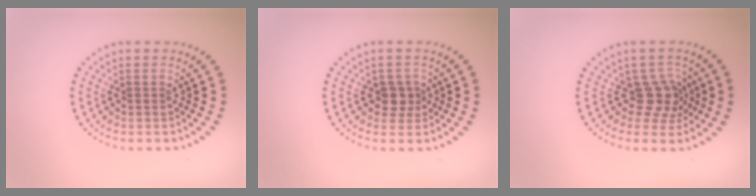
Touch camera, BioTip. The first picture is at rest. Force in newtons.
{"total": 1.9, "press": 1.6, "slide": 1.1}
{"total": 2.9, "press": 2.2, "slide": 1.9}